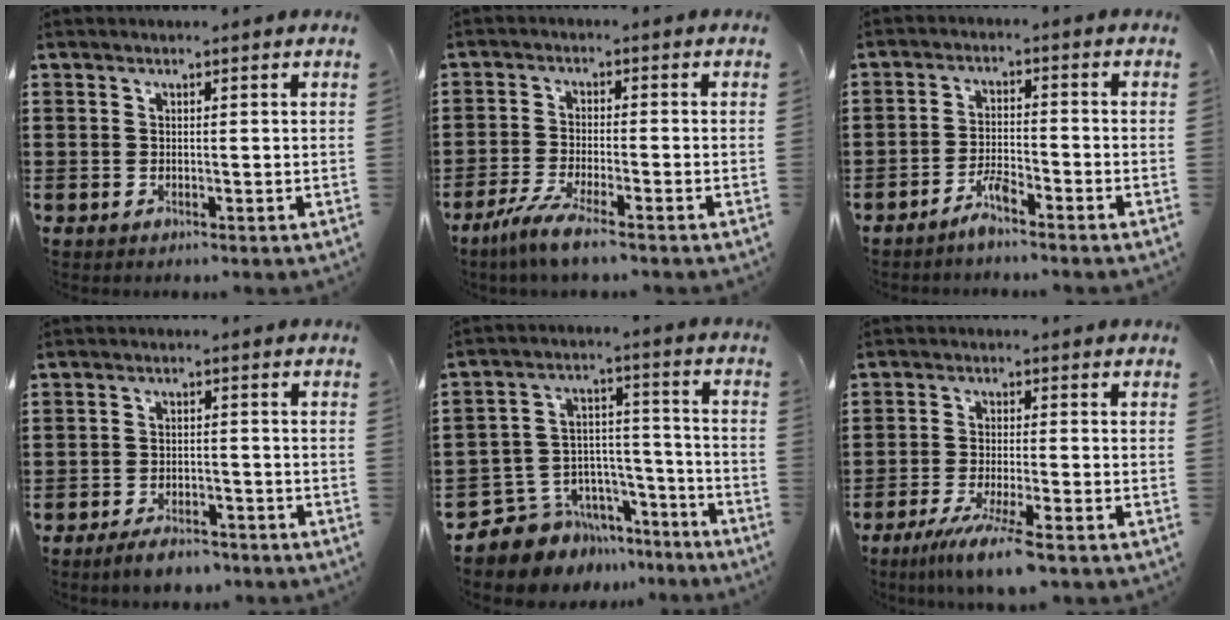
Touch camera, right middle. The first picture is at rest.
{"total": 5.1, "force": [-4.1, 0.3, 3.0], "torque": [-0.077, -0.019, -0.082]}
{"total": 3.5, "force": [-2.9, 0.4, 2.0], "torque": [-0.043, 0.006, -0.058]}
{"total": 3.7, "force": [-3.4, 1.0, 1.2], "torque": [-0.019, 0.007, -0.066]}
{"total": 7.5, "force": [-6.2, 4.3, 0.1], "torque": [-0.018, 0.008, -0.117]}
{"total": 6.5, "force": [-4.8, 0.1, 4.3], "torque": [-0.086, -0.021, -0.088]}